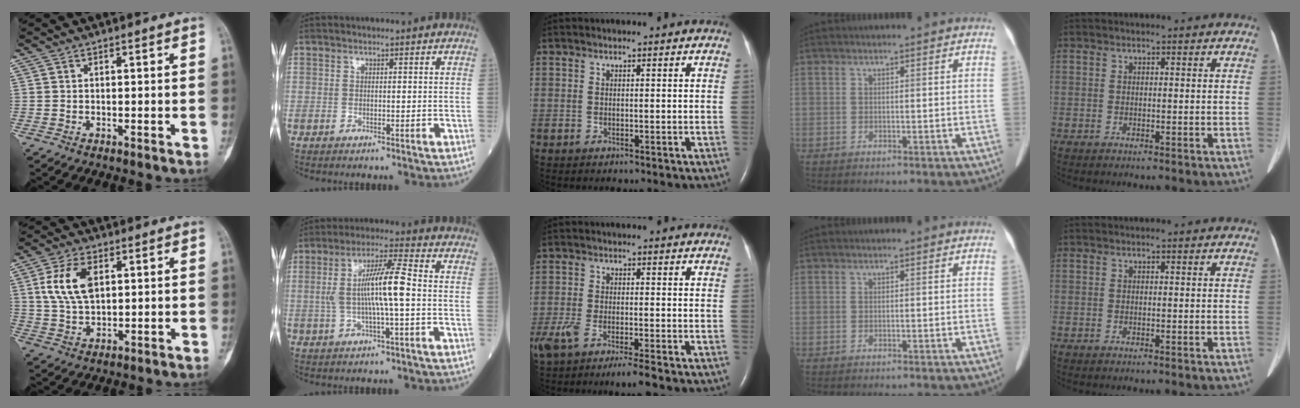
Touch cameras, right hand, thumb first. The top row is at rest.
{"thumb": {"total": 9.3, "force": [2.7, 5.2, 7.2], "torque": [-0.138, 0.000, 0.054]}, "index": {"total": 9.3, "force": [-0.3, 0.6, 9.3], "torque": [-0.178, 0.014, -0.012]}, "middle": {"total": 7.0, "force": [-4.7, 0.9, 5.1], "torque": [-0.098, -0.013, -0.081]}}